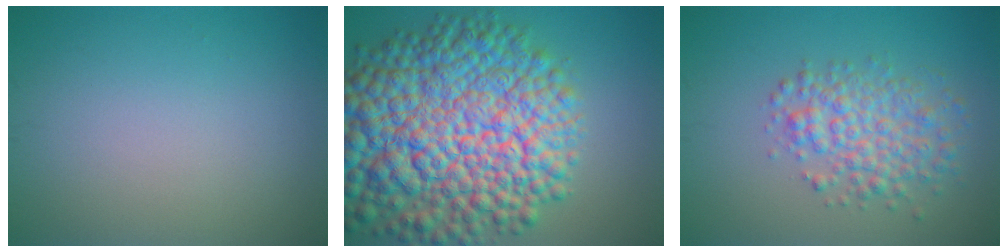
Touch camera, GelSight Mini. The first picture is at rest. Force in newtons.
{"total": 16.8, "press": 16.8, "slide": 0.6}
{"total": 4.4, "press": 4.4, "slide": 0.1}